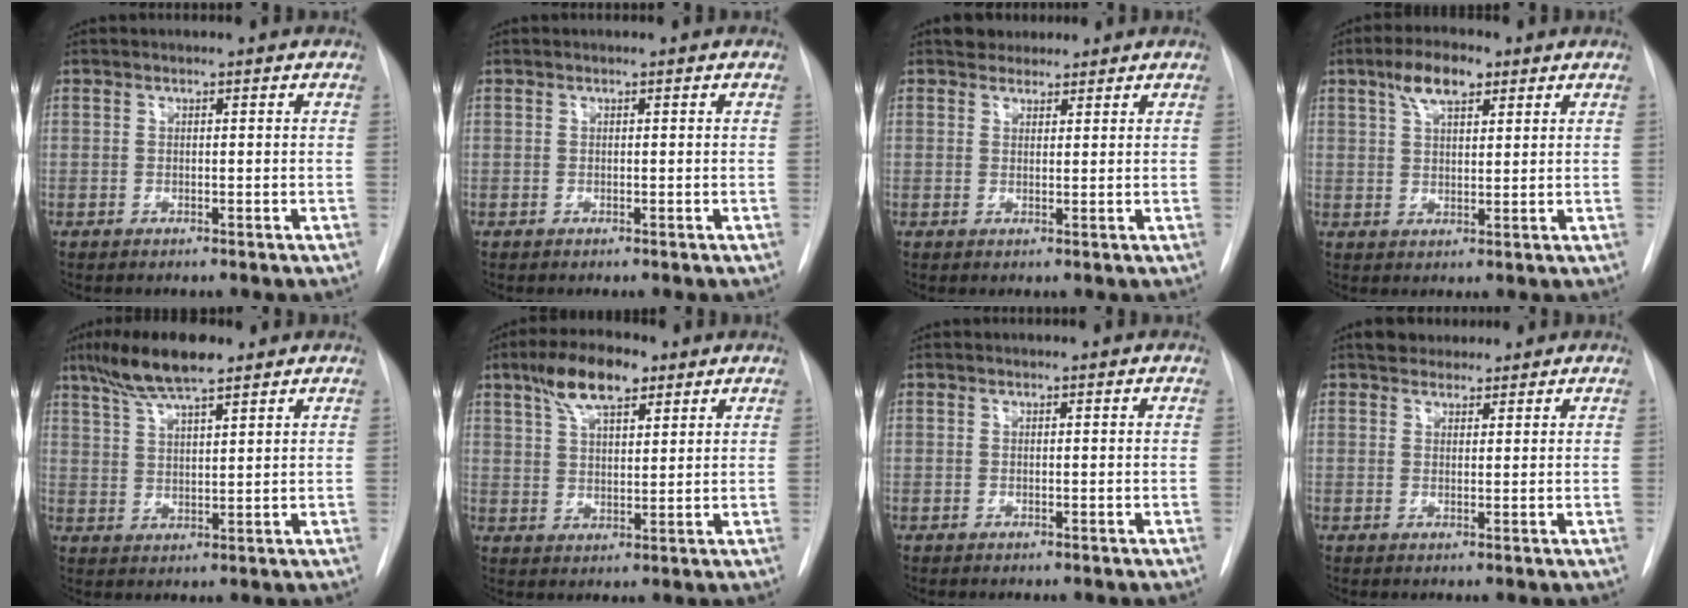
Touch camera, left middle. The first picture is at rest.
{"total": 0.0}
{"total": 3.0, "force": [2.5, 1.6, 0.4], "torque": [-0.004, 0.009, 0.038]}
{"total": 6.1, "force": [3.6, 2.3, 4.4], "torque": [-0.086, 0.014, 0.063]}
{"total": 9.2, "force": [6.8, 1.4, 6.0], "torque": [-0.119, 0.013, 0.124]}
{"total": 8.8, "force": [5.5, 3.0, 6.2], "torque": [-0.120, 0.016, 0.100]}
{"total": 0.0}
{"total": 3.9, "force": [3.3, 1.9, 0.9], "torque": [-0.007, 0.015, 0.051]}